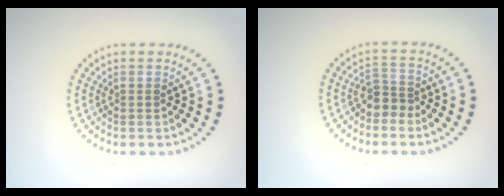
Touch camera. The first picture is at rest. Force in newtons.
{"total": 2.1, "press": 1.6, "slide": 1.4}